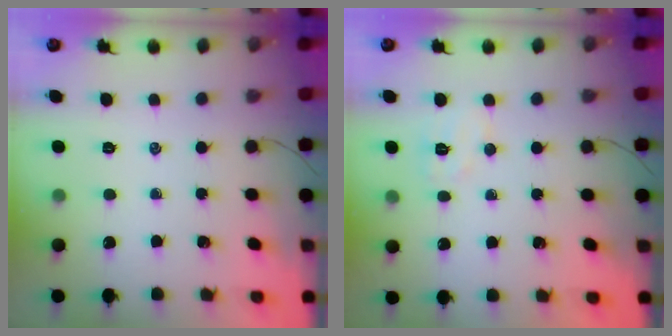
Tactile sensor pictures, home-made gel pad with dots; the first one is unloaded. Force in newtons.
{"total": 4.8, "press": 4.6, "slide": 1.1}